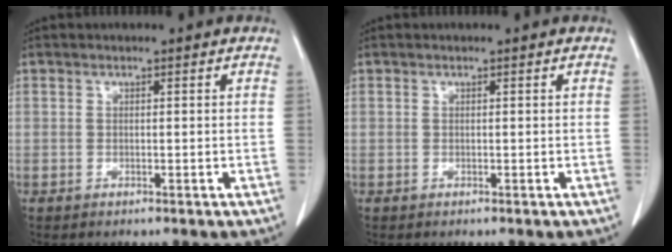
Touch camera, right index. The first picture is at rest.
{"total": 0.0}